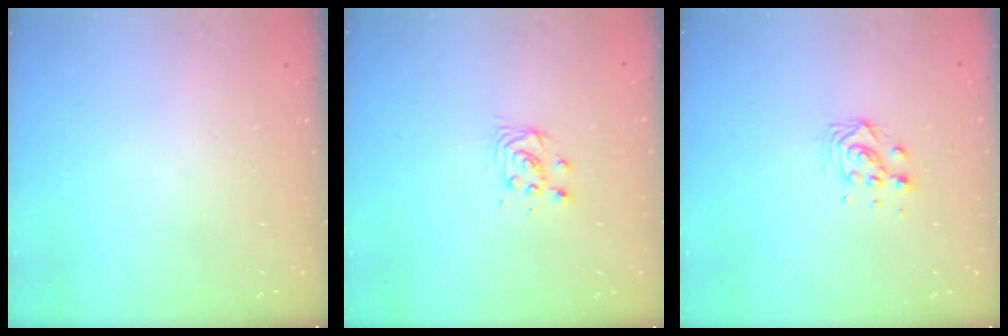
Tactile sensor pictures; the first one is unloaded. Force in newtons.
{"total": 3.9, "press": 3.8, "slide": 0.4}
{"total": 5.3, "press": 5.2, "slide": 0.2}